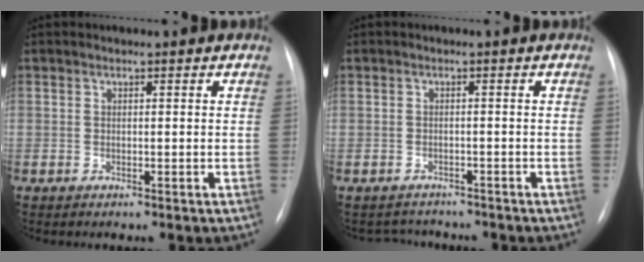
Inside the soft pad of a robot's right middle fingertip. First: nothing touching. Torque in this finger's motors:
{"motor_torque": [-1.41, 0.05, -0.52, -0.11]}